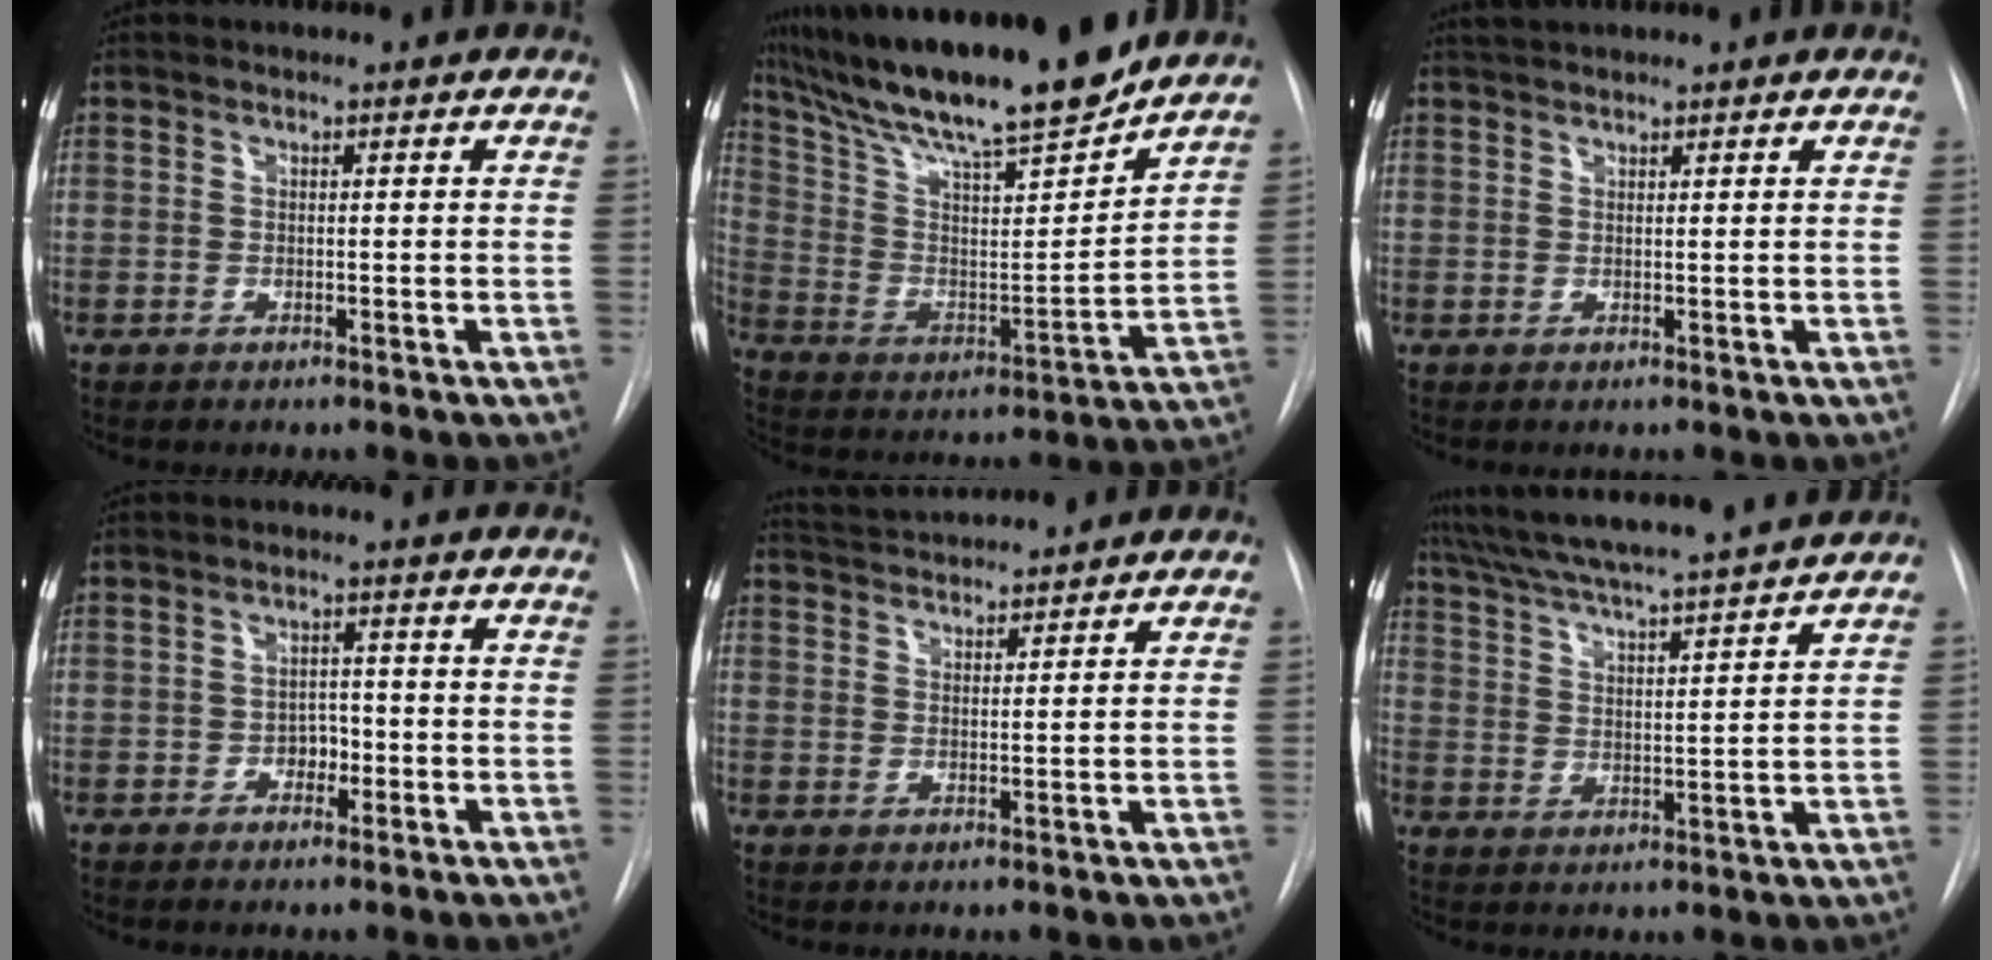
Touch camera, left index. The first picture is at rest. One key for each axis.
{"total": 22.3, "fx": 19.1, "fy": 1.3, "fz": 11.5, "tx": -0.207, "ty": -0.010, "tz": 0.317}
{"total": 2.3, "fx": 2.2, "fy": 0.3, "fz": 0.7, "tx": -0.014, "ty": 0.021, "tz": 0.039}
{"total": 2.6, "fx": -1.1, "fy": 1.9, "fz": 1.5, "tx": -0.015, "ty": 0.005, "tz": -0.017}
{"total": 6.7, "fx": 6.6, "fy": -0.1, "fz": 1.4, "tx": -0.035, "ty": 0.025, "tz": 0.111}
{"total": 17.2, "fx": 15.5, "fy": -0.7, "fz": 7.5, "tx": -0.137, "ty": 0.001, "tz": 0.233}